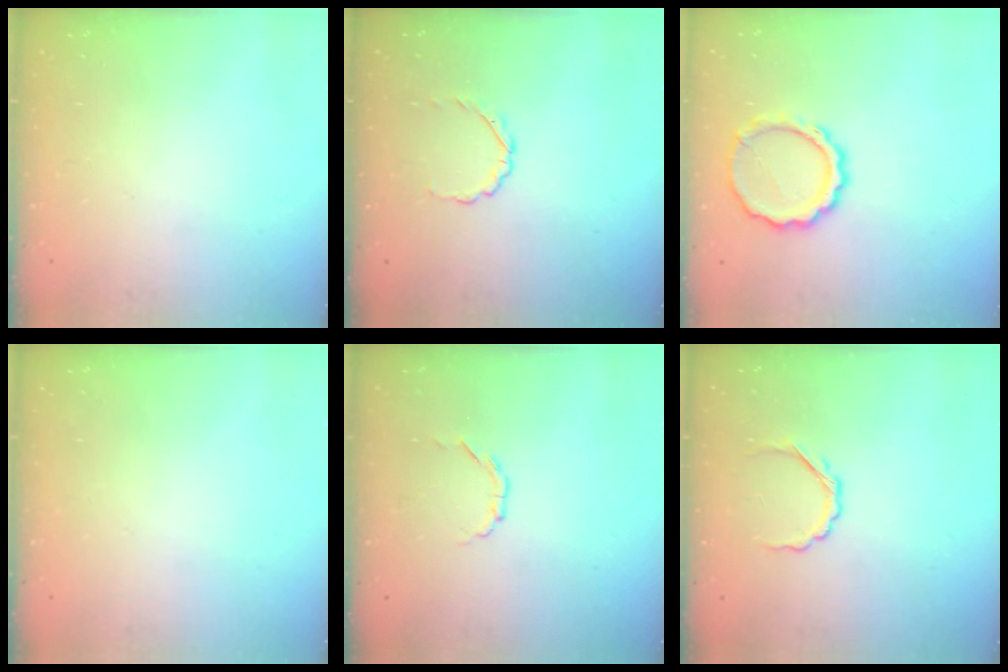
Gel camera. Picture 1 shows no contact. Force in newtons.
{"total": 2.0, "press": 1.8, "slide": 0.7}
{"total": 9.7, "press": 9.6, "slide": 1.8}
{"total": 0.0}
{"total": 2.3, "press": 2.2, "slide": 0.8}
{"total": 3.7, "press": 3.6, "slide": 0.7}